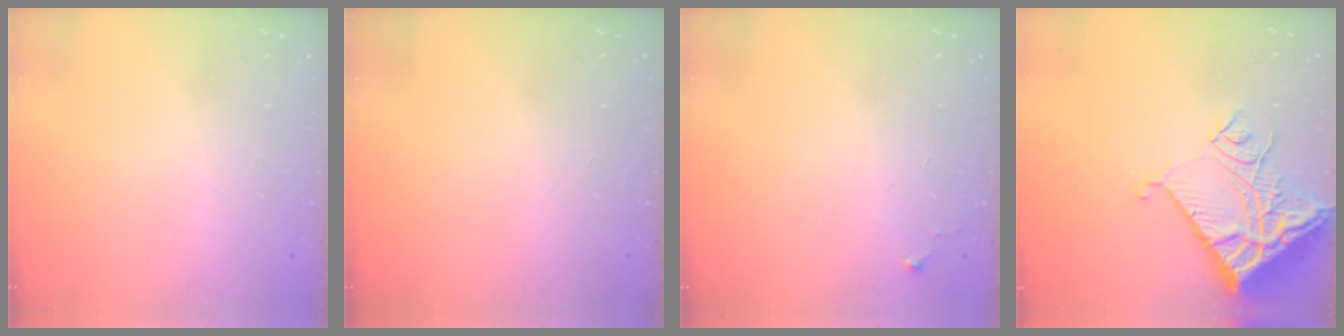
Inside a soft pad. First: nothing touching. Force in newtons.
{"total": 0.0}
{"total": 4.9, "press": 4.9, "slide": 0.7}
{"total": 12.8, "press": 12.7, "slide": 1.7}